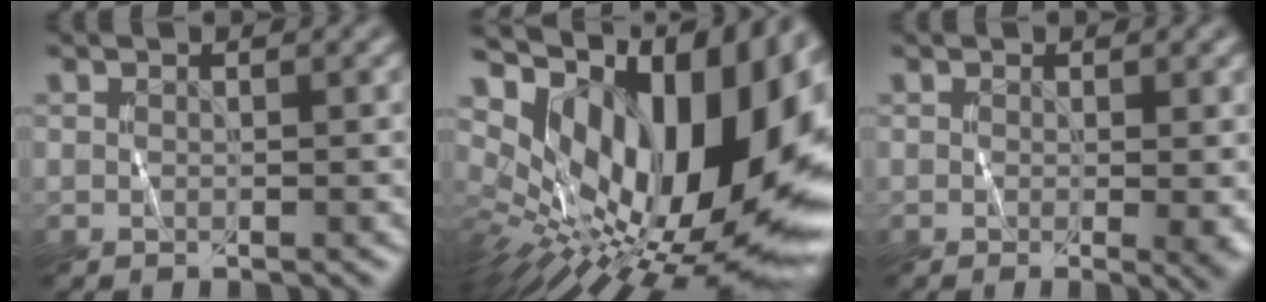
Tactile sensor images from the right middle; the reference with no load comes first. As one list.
[{"total": 19.3, "force": [4.9, 9.1, 16.4], "torque": [-0.249, 0.027, 0.078]}, {"total": 2.4, "force": [-0.2, 0.5, 2.3], "torque": [-0.029, -0.008, -0.003]}]